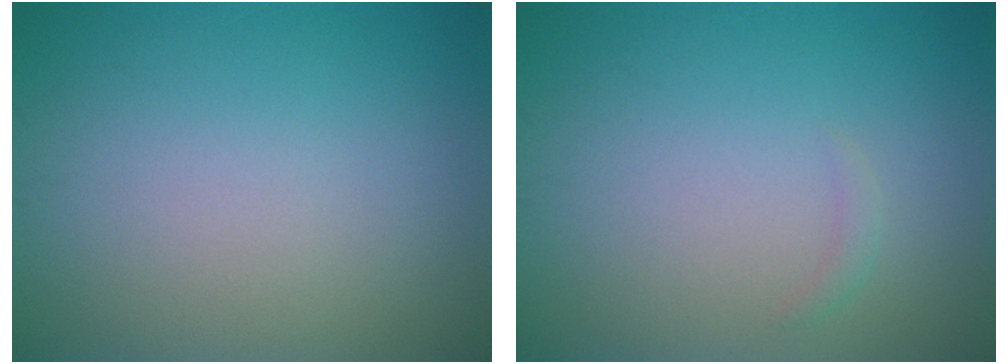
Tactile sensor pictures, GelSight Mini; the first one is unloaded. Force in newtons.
{"total": 0.7, "press": 0.7, "slide": 0.0}